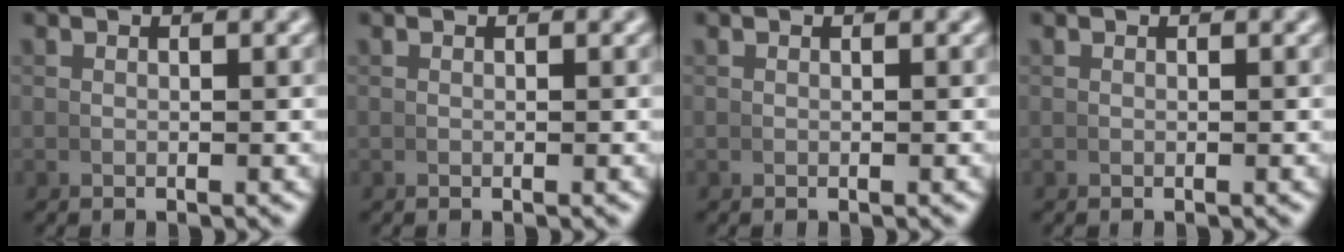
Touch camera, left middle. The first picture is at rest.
{"total": 0.0}
{"total": 0.0}
{"total": 0.0}